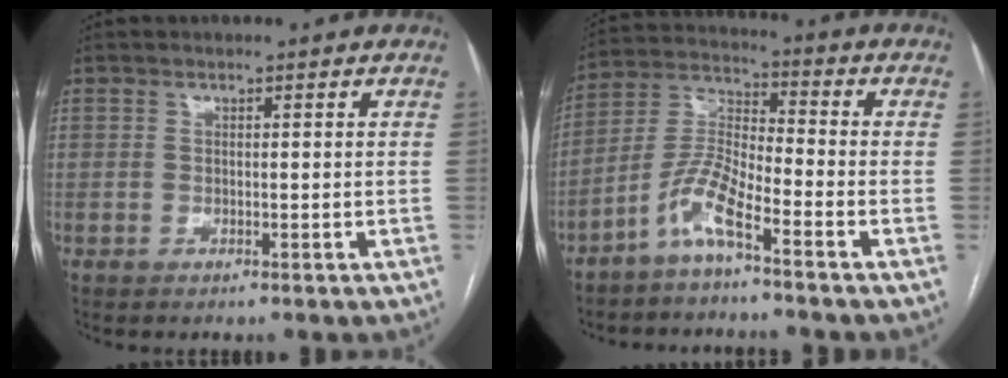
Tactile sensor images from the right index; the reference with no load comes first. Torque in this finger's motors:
{"motor_torque": [0.89, -0.78, 0.18, 0.06]}